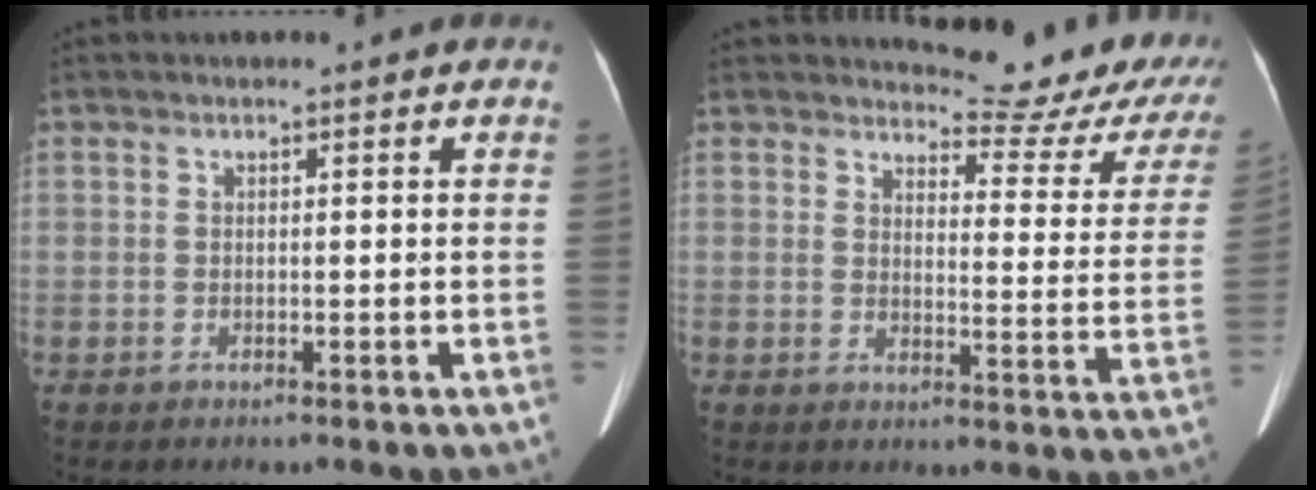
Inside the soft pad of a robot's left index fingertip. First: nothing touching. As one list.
[{"total": 13.8, "force": [13.3, 2.9, 2.0], "torque": [0.004, -0.063, 0.127]}]